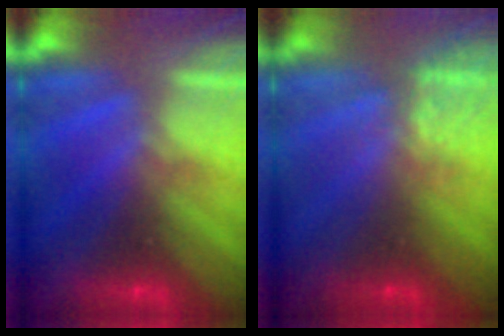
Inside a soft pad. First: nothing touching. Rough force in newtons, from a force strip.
{"total": 3.8}